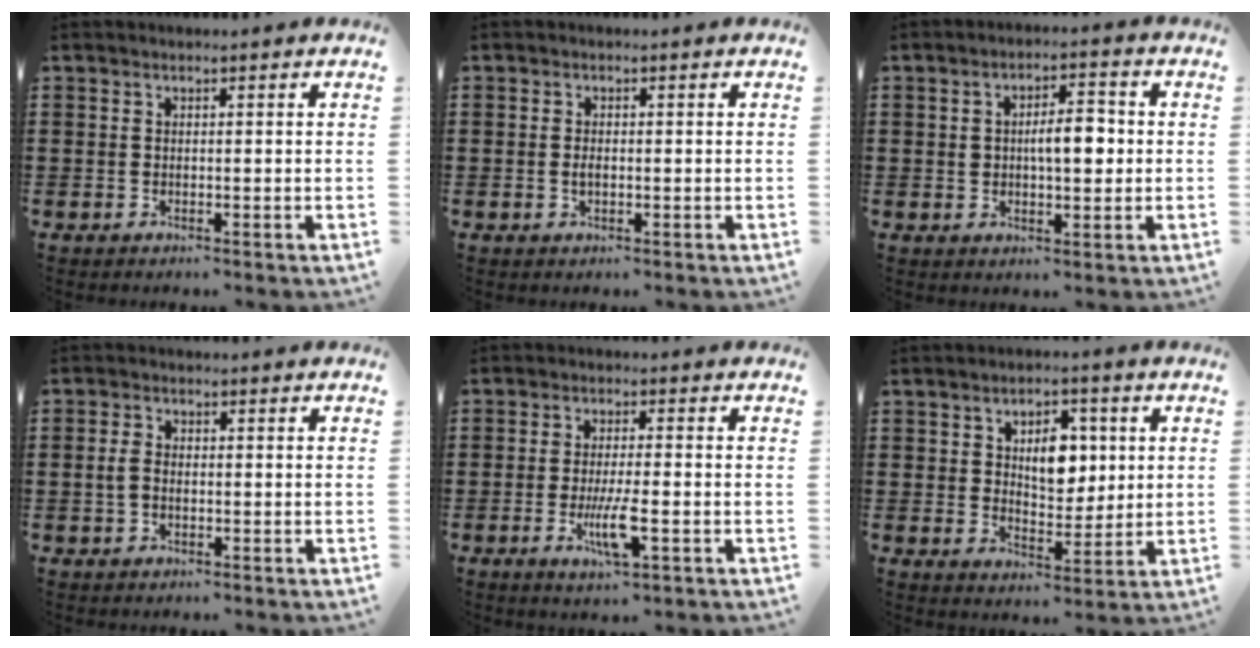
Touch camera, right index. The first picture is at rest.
{"total": 1.3, "force": [-0.3, 0.5, 1.2], "torque": [-0.023, -0.003, -0.005]}
{"total": 5.6, "force": [0.3, 2.3, 5.0], "torque": [-0.081, 0.002, -0.001]}
{"total": 2.4, "force": [-0.3, 1.3, 2.0], "torque": [-0.055, -0.004, -0.011]}
{"total": 6.2, "force": [-2.2, 1.2, 5.7], "torque": [-0.113, -0.012, -0.040]}
{"total": 6.4, "force": [1.8, 4.4, 4.4], "torque": [-0.070, 0.005, 0.023]}